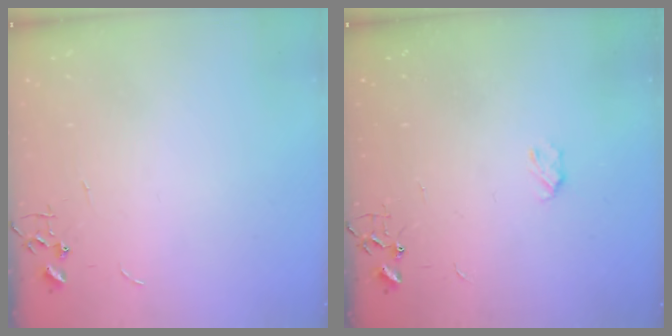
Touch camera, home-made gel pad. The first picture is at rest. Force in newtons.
{"total": 3.5, "press": 3.4, "slide": 0.5}